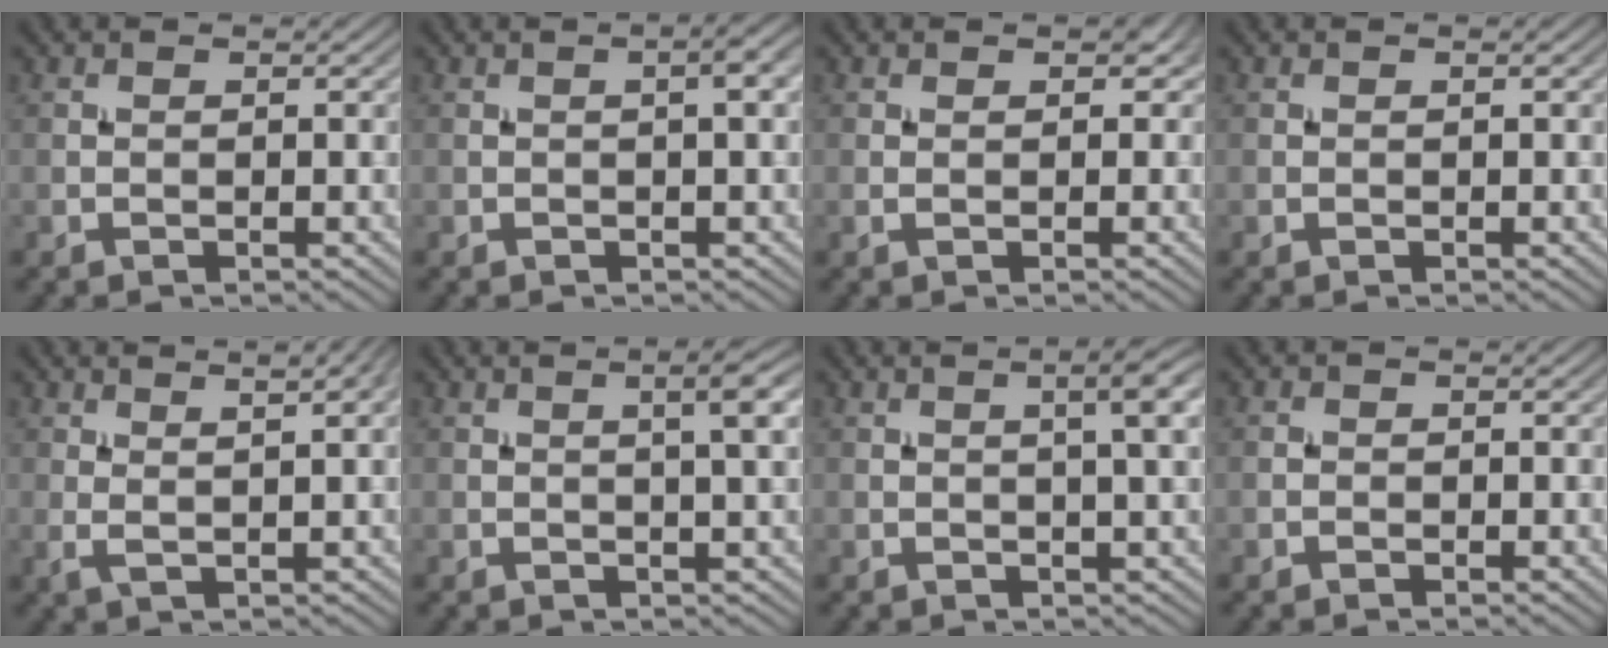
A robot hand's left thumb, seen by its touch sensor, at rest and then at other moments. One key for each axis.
{"total": 2.1, "fx": 0.3, "fy": 0.2, "fz": 2.1, "tx": -0.033, "ty": 0.008, "tz": 0.003}
{"total": 1.2, "fx": 0.2, "fy": 0.7, "fz": 1.0, "tx": -0.013, "ty": 0.000, "tz": 0.005}
{"total": 0.0}
{"total": 6.4, "fx": 2.5, "fy": 1.4, "fz": 5.8, "tx": -0.082, "ty": 0.022, "tz": 0.035}
{"total": 3.7, "fx": 1.1, "fy": 0.2, "fz": 3.6, "tx": -0.057, "ty": 0.011, "tz": 0.019}
{"total": 4.5, "fx": 1.1, "fy": 0.4, "fz": 4.3, "tx": -0.065, "ty": 0.015, "tz": 0.020}
{"total": 0.0}